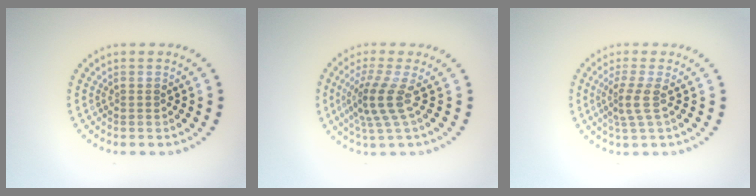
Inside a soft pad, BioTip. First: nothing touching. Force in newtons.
{"total": 3.4, "press": 2.3, "slide": 2.4}
{"total": 2.2, "press": 1.6, "slide": 1.5}